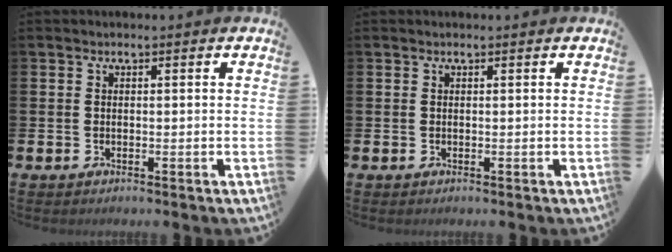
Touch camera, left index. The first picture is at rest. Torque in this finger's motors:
{"motor_torque": [0.12, -0.26, 0.01, 0.04]}